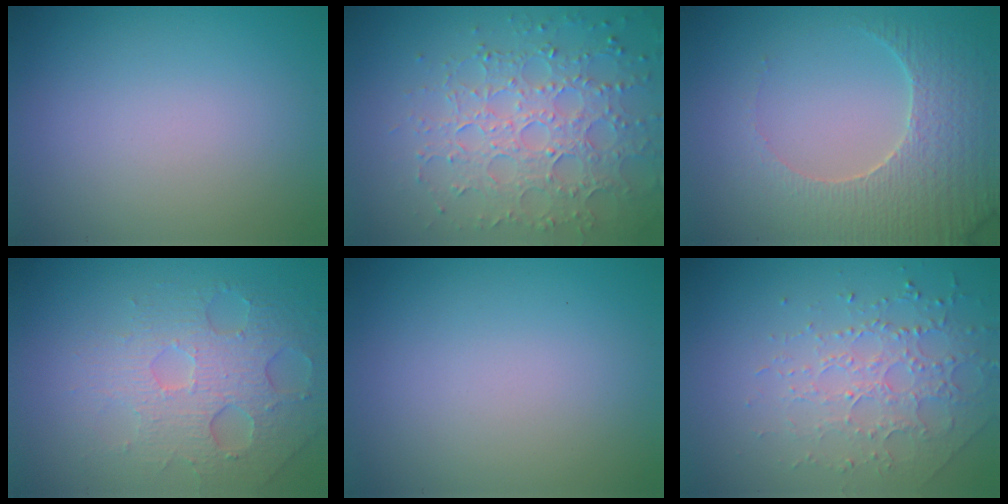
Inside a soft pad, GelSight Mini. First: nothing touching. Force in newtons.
{"total": 6.0, "press": 5.0, "slide": 3.3}
{"total": 4.5, "press": 4.4, "slide": 0.8}
{"total": 4.9, "press": 4.1, "slide": 2.6}
{"total": 0.0}
{"total": 2.6, "press": 2.4, "slide": 1.1}